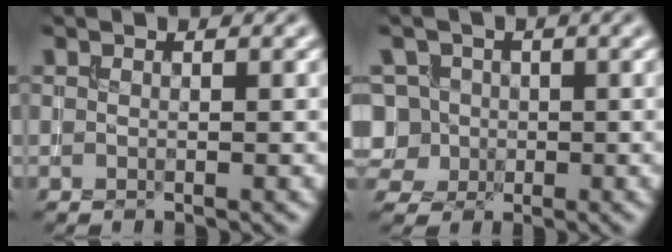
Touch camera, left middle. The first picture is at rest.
{"total": 5.9, "force": [-0.6, 5.4, 2.3], "torque": [-0.044, 0.031, -0.037]}